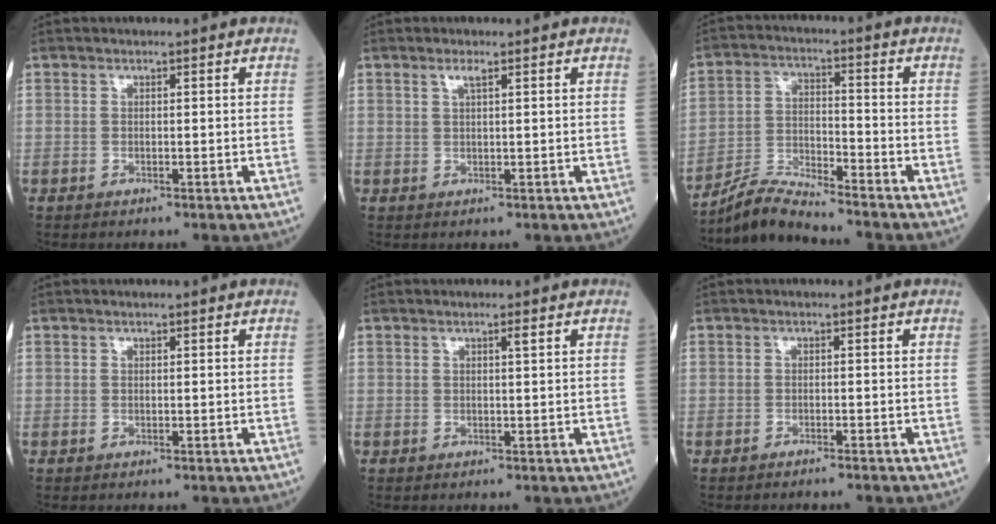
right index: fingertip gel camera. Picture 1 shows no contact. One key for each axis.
{"total": 1.4, "fx": 0.8, "fy": 0.0, "fz": 1.1, "tx": -0.024, "ty": 0.003, "tz": 0.015}
{"total": 6.9, "fx": -6.8, "fy": -0.5, "fz": 1.0, "tx": -0.026, "ty": -0.007, "tz": -0.128}
{"total": 0.0}
{"total": 0.8, "fx": 0.4, "fy": -0.1, "fz": 0.7, "tx": -0.013, "ty": -0.001, "tz": 0.008}
{"total": 2.1, "fx": -2.0, "fy": -0.2, "fz": 0.8, "tx": -0.013, "ty": 0.001, "tz": -0.023}